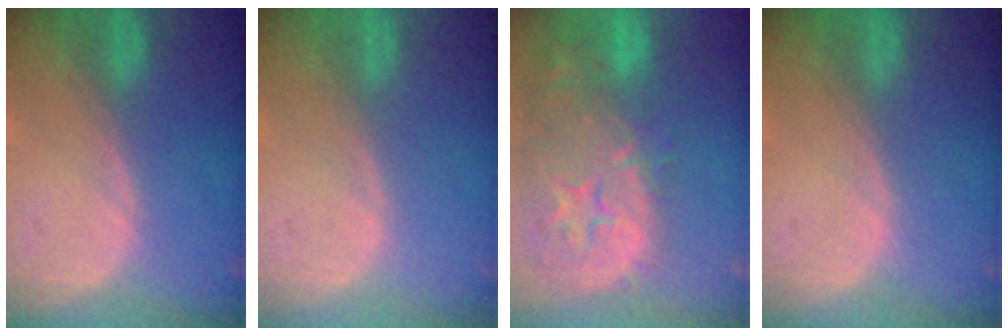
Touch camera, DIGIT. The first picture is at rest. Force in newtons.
{"total": 0.0}
{"total": 15.1, "press": 12.1, "slide": 9.0}
{"total": 0.0}